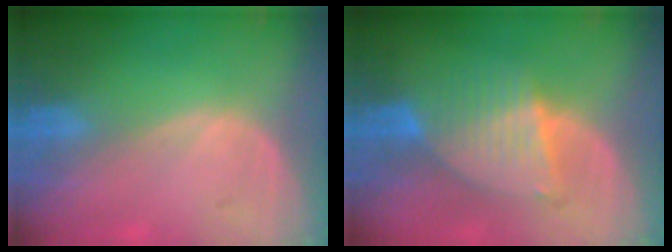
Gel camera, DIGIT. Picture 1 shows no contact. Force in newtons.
{"total": 6.3, "press": 6.3, "slide": 0.2}